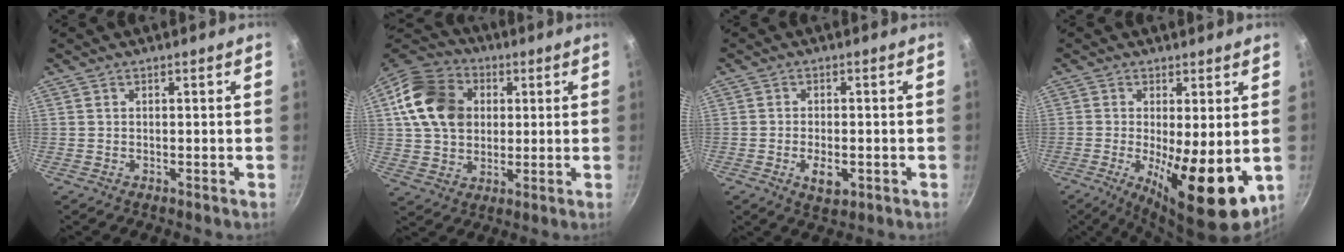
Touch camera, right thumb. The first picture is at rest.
{"total": 16.8, "force": [3.7, 13.0, 9.9], "torque": [-0.158, 0.009, 0.060]}
{"total": 4.9, "force": [-1.5, 2.5, 3.9], "torque": [-0.065, 0.002, -0.020]}
{"total": 14.2, "force": [-2.1, 4.5, 13.2], "torque": [-0.193, -0.017, -0.022]}